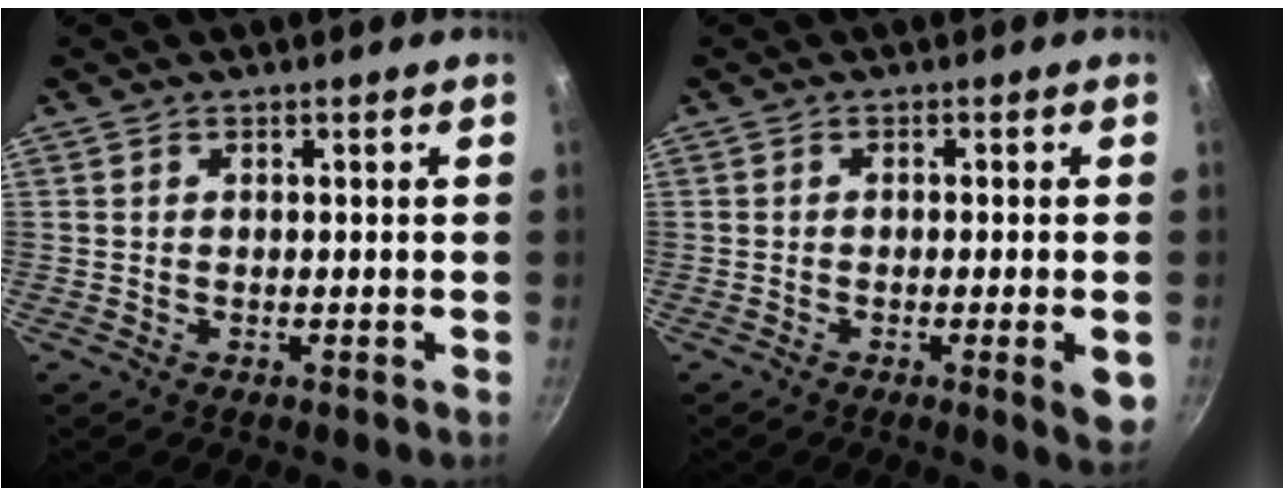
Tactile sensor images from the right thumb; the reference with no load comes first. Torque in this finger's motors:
{"motor_torque": [0.30, -0.42, 0.06, 0.59, -0.01]}